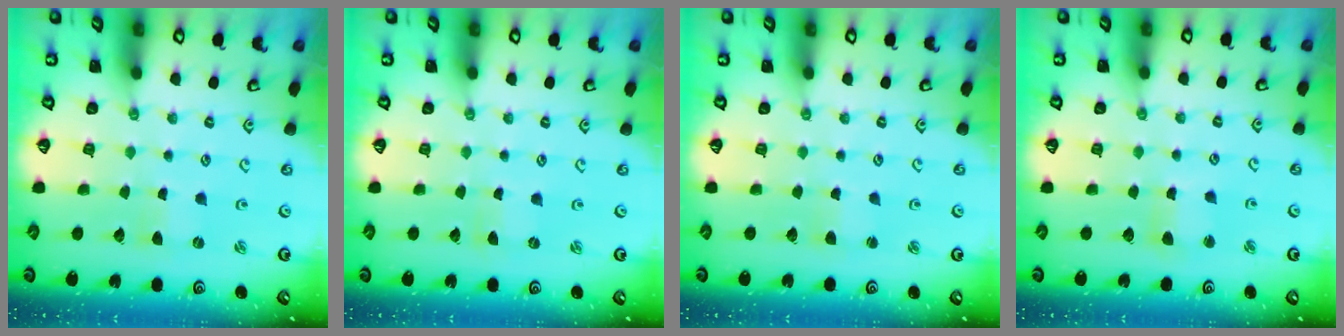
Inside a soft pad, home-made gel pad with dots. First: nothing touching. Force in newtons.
{"total": 0.0}
{"total": 2.9, "press": 2.9, "slide": 0.3}
{"total": 4.2, "press": 4.2, "slide": 0.4}